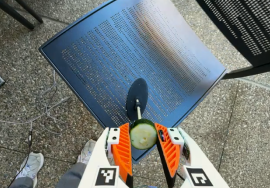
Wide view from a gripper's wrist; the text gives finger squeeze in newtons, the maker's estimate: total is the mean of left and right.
{"total": 9.3, "left": 8.7, "right": 9.8}